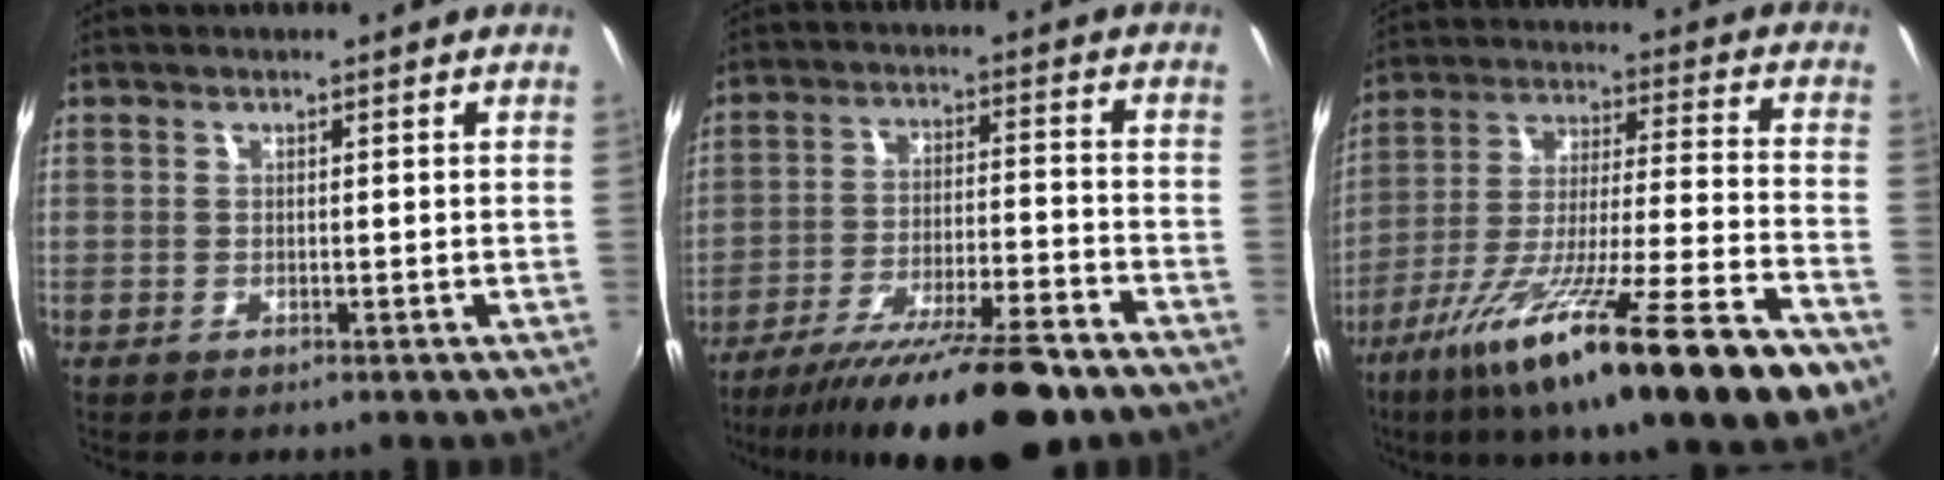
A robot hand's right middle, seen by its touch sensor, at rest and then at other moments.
{"total": 19.3, "force": [-15.5, 2.9, 11.2], "torque": [-0.207, -0.036, -0.242]}
{"total": 25.4, "force": [-16.0, 1.3, 19.7], "torque": [-0.330, -0.076, -0.262]}